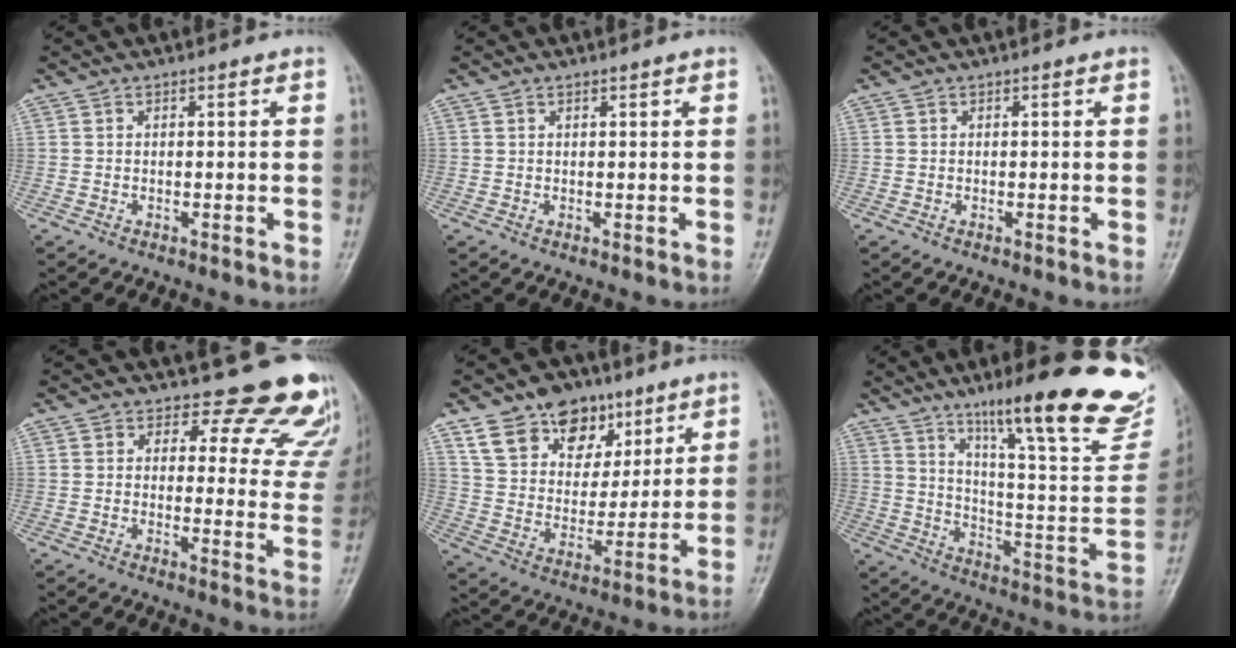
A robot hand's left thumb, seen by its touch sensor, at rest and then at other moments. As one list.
[{"total": 0.5, "force": [0.4, 0.1, 0.3], "torque": [-0.007, 0.001, 0.008]}, {"total": 0.0}, {"total": 16.5, "force": [14.7, 6.6, 3.3], "torque": [0.025, -0.117, 0.141]}, {"total": 15.2, "force": [9.5, 10.2, 6.0], "torque": [-0.054, -0.042, 0.168]}, {"total": 28.3, "force": [19.2, 5.1, 20.2], "torque": [-0.255, -0.084, 0.275]}]